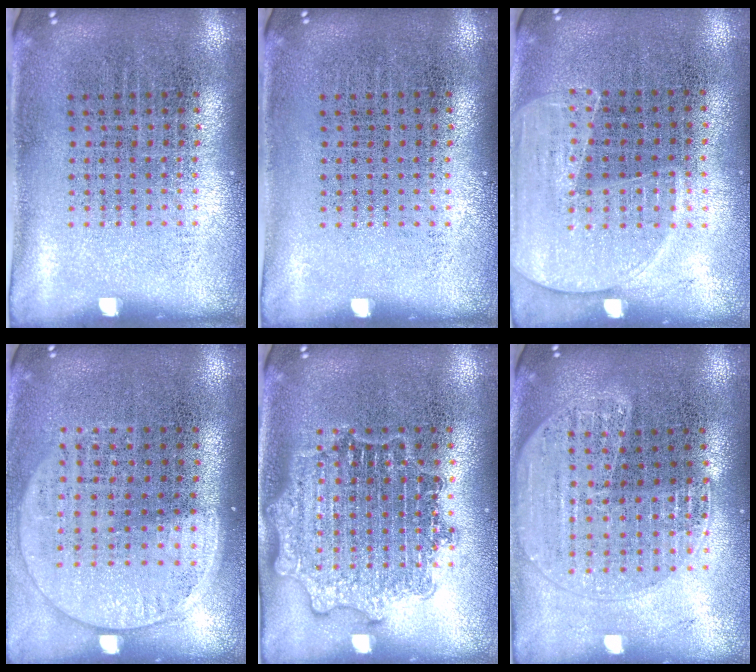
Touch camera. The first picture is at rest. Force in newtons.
{"total": 0.0}
{"total": 1.6, "press": 1.4, "slide": 0.8}
{"total": 1.5, "press": 1.4, "slide": 0.7}
{"total": 1.8, "press": 1.7, "slide": 0.2}
{"total": 1.7, "press": 1.6, "slide": 0.6}